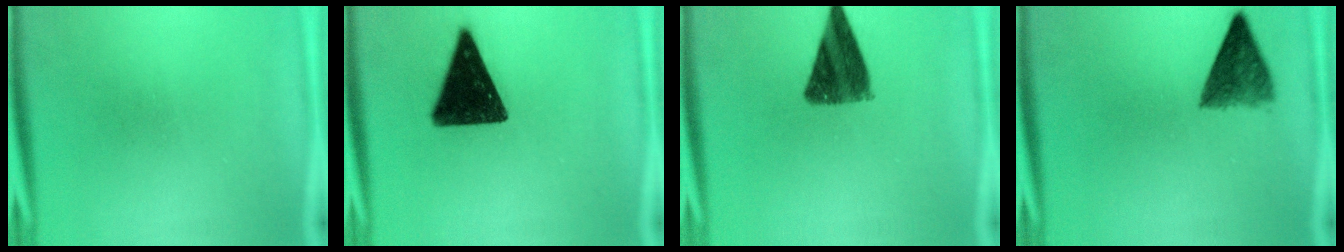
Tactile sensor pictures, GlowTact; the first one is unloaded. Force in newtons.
{"total": 15.2}
{"total": 10.3}
{"total": 6.5}